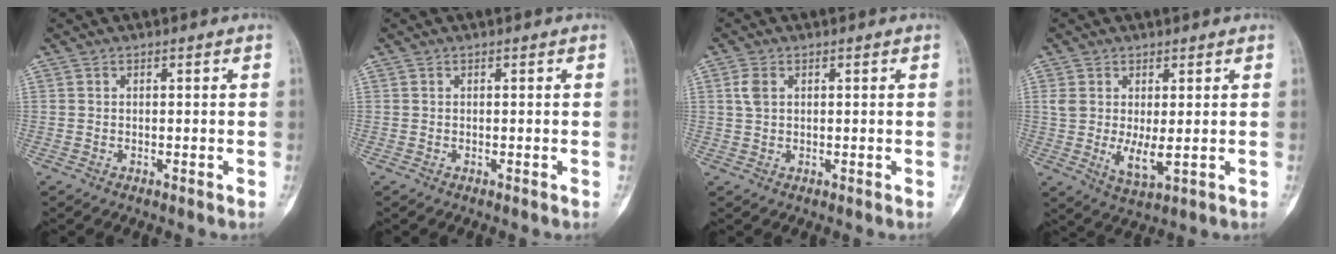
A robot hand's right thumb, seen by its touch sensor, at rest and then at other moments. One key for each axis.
{"total": 0.0}
{"total": 2.6, "fx": 0.8, "fy": 1.6, "fz": 1.9, "tx": -0.042, "ty": 0.006, "tz": 0.019}
{"total": 6.1, "fx": 0.1, "fy": 2.7, "fz": 5.5, "tx": -0.100, "ty": -0.014, "tz": 0.011}